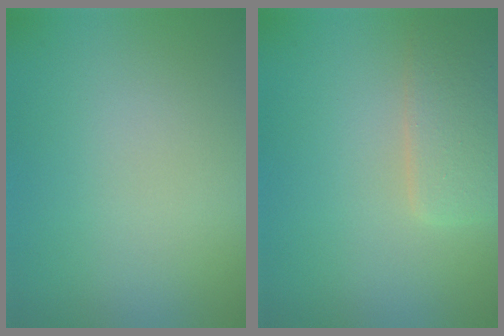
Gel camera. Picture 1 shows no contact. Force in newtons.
{"total": 2.8, "press": 2.8, "slide": 0.2}